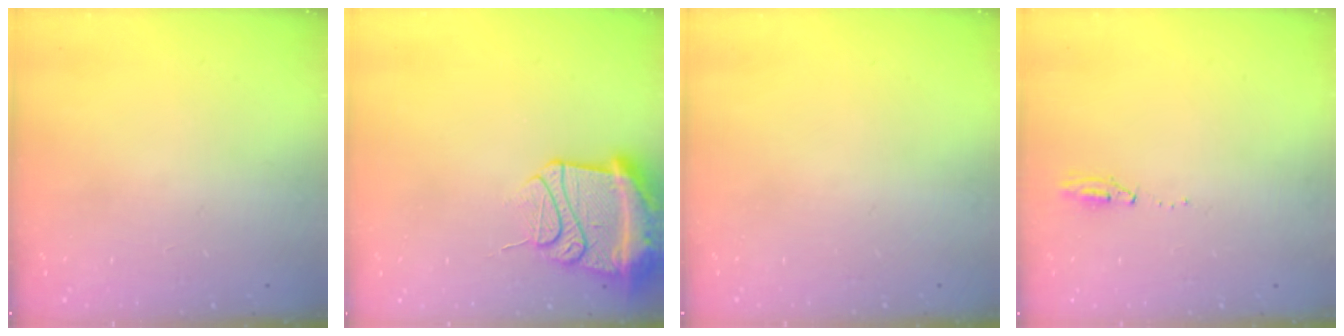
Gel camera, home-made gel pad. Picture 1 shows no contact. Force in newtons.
{"total": 15.3, "press": 15.2, "slide": 1.8}
{"total": 0.0}
{"total": 5.0, "press": 3.7, "slide": 3.3}